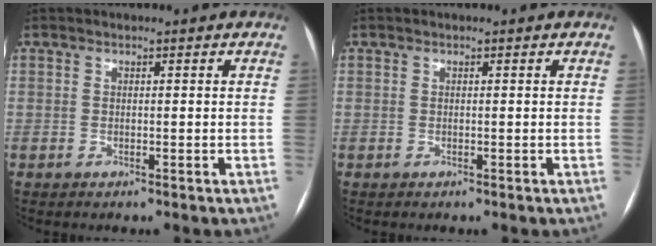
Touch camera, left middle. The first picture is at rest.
{"total": 0.0}